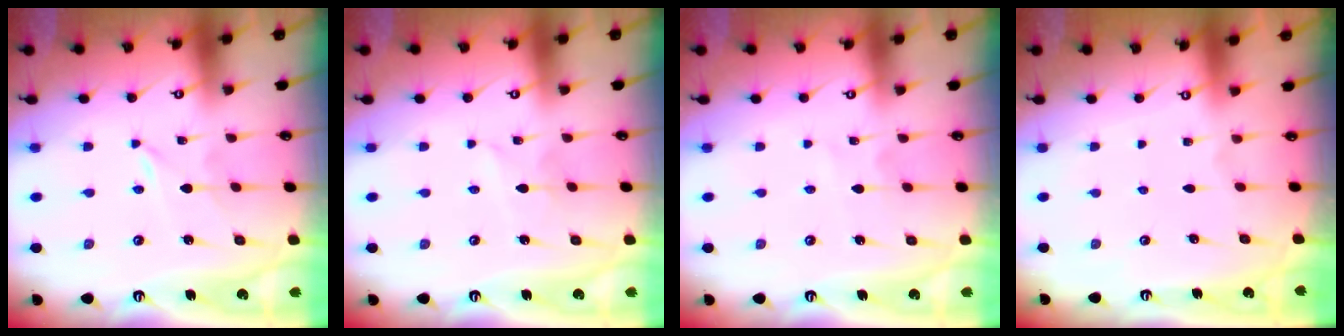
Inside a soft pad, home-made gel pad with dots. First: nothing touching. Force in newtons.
{"total": 2.8, "press": 2.8, "slide": 0.3}
{"total": 2.6, "press": 2.6, "slide": 0.2}
{"total": 0.0}